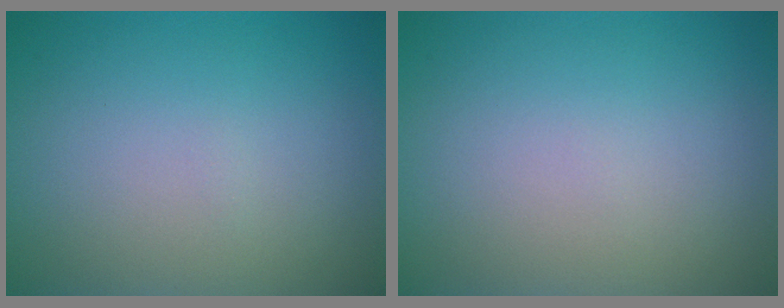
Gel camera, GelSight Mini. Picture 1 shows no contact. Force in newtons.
{"total": 0.0}